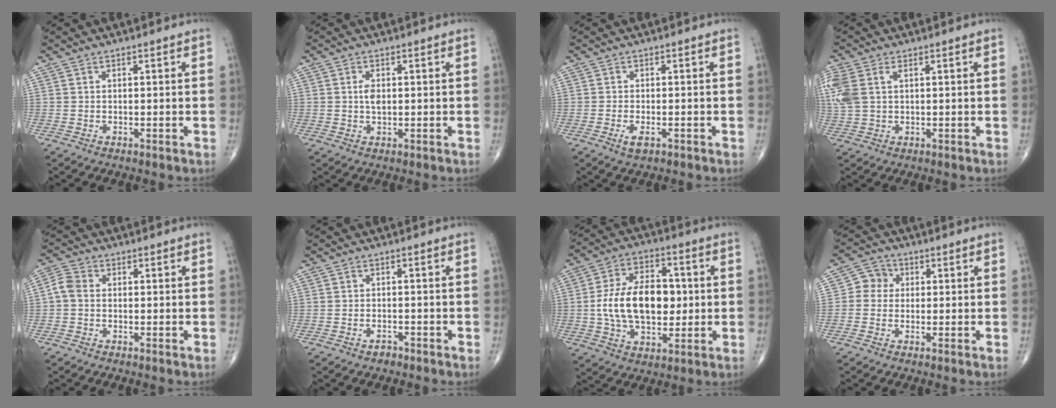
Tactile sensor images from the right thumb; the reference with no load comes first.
{"total": 2.4, "force": [0.3, 1.4, 2.0], "torque": [-0.034, -0.001, 0.006]}
{"total": 2.5, "force": [-1.2, 1.0, 1.9], "torque": [-0.037, -0.001, -0.020]}
{"total": 8.8, "force": [2.5, 5.5, 6.5], "torque": [-0.188, 0.016, 0.056]}
{"total": 3.3, "force": [-0.3, 2.5, 2.2], "torque": [-0.045, 0.008, -0.017]}
{"total": 1.4, "force": [-1.1, 0.8, 0.4], "torque": [-0.009, 0.004, -0.018]}
{"total": 16.5, "force": [0.1, 10.0, 13.1], "torque": [-0.208, 0.018, 0.003]}
{"total": 4.4, "force": [0.2, 4.0, 1.7], "torque": [-0.006, 0.011, -0.008]}